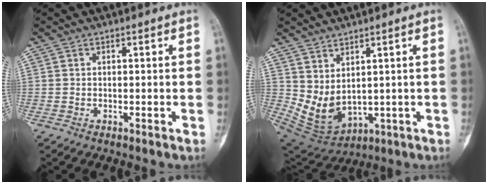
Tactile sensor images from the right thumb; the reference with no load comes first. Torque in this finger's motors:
{"motor_torque": [0.02, 1.31, 0.56, 0.01, 0.07]}